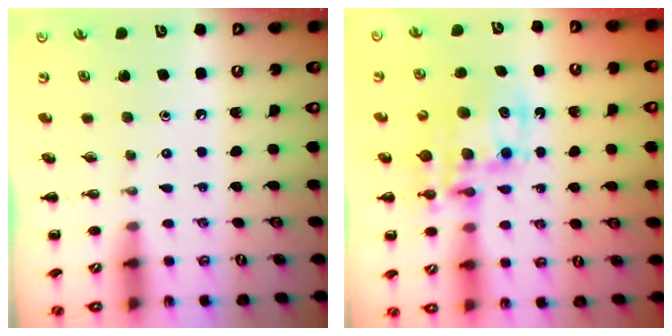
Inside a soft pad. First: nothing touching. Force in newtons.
{"total": 12.0, "press": 11.7, "slide": 2.7}